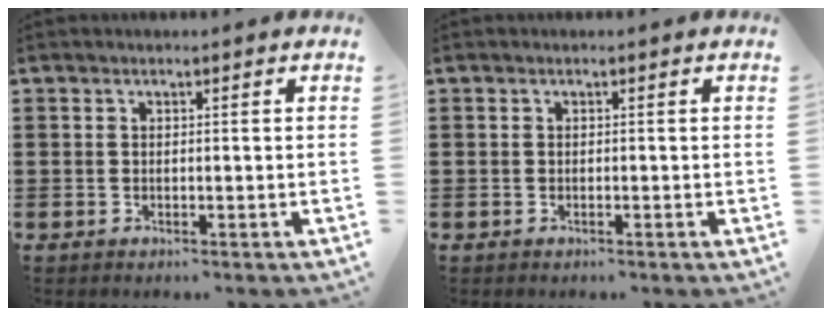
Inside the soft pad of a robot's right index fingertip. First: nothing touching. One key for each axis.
{"total": 0.0}